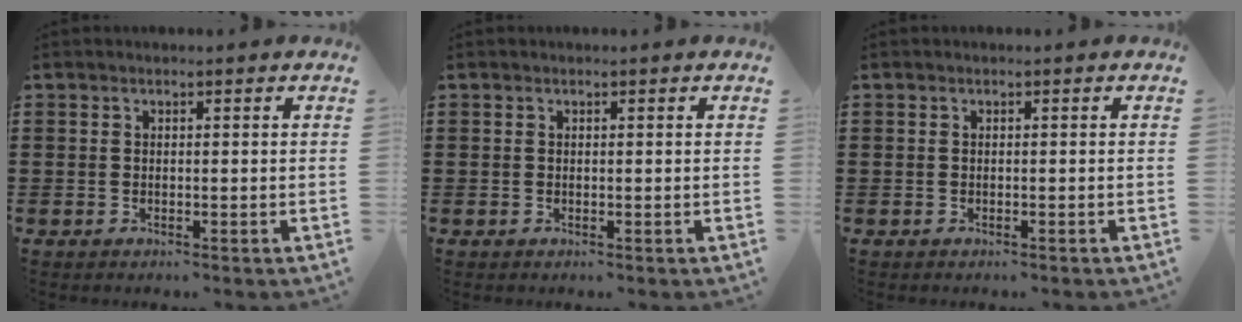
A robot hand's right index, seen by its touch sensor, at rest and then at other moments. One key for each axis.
{"total": 0.0}
{"total": 0.0}